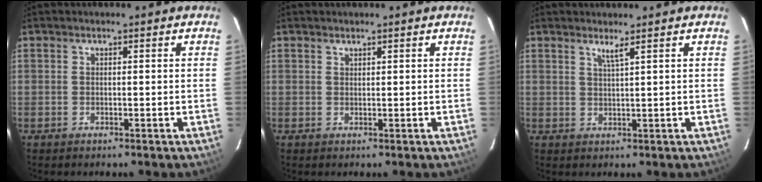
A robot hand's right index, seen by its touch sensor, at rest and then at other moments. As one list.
[{"total": 0.6, "force": [0.6, -0.2, 0.0], "torque": [-0.001, 0.000, 0.012]}, {"total": 1.9, "force": [1.3, -0.8, 1.2], "torque": [-0.025, -0.008, 0.021]}]